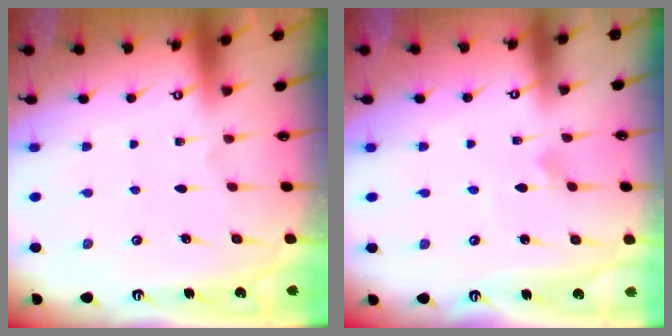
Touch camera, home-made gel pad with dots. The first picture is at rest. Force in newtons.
{"total": 1.5, "press": 1.5, "slide": 0.1}